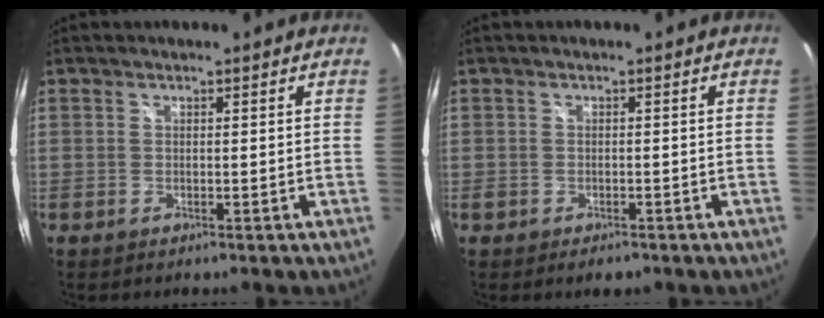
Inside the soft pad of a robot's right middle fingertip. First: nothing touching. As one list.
[{"total": 2.7, "force": [-1.7, 1.6, 1.5], "torque": [-0.027, -0.009, -0.024]}]